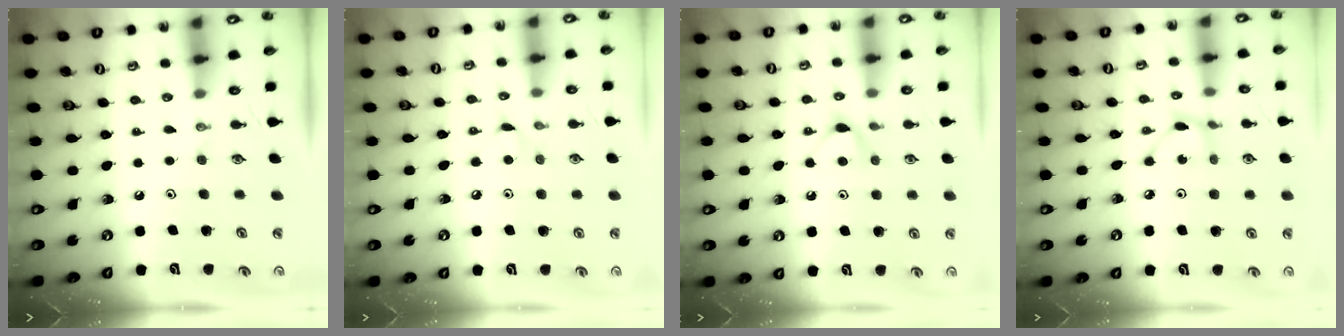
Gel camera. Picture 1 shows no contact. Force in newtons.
{"total": 3.9, "press": 3.9, "slide": 0.5}
{"total": 5.5, "press": 5.5, "slide": 0.7}
{"total": 2.7, "press": 2.7, "slide": 0.1}